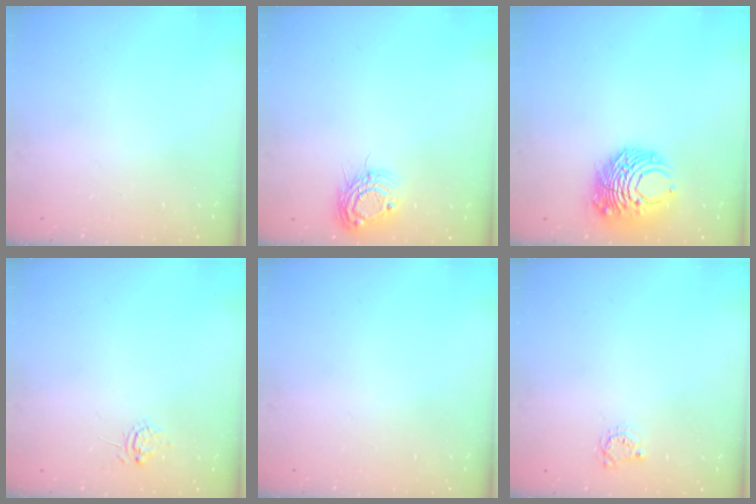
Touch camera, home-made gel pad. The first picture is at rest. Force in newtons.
{"total": 9.8, "press": 9.7, "slide": 0.8}
{"total": 10.4, "press": 10.4, "slide": 0.6}
{"total": 4.0, "press": 4.0, "slide": 0.2}
{"total": 0.0}
{"total": 3.6, "press": 3.6, "slide": 0.3}